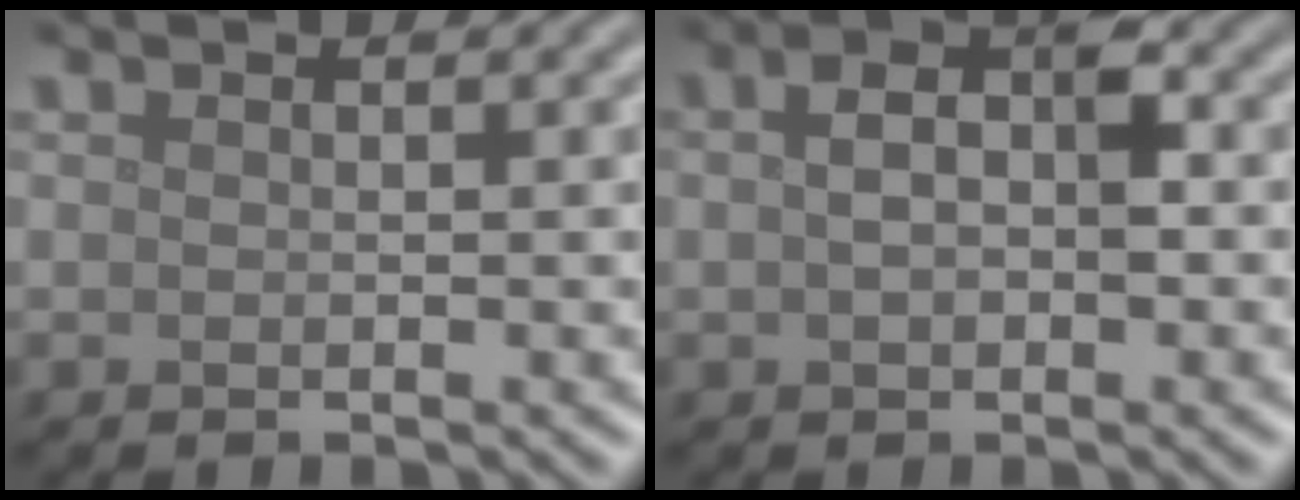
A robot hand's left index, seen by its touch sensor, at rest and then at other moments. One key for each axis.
{"total": 3.8, "fx": 0.4, "fy": 2.1, "fz": 3.2, "tx": -0.061, "ty": 0.007, "tz": 0.002}